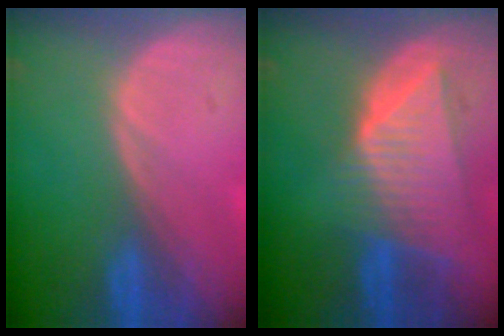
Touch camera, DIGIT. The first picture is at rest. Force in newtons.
{"total": 9.2, "press": 8.2, "slide": 4.2}